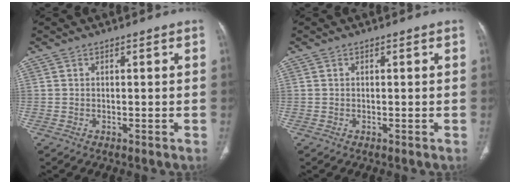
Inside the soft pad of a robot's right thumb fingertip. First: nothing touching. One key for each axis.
{"total": 0.0}